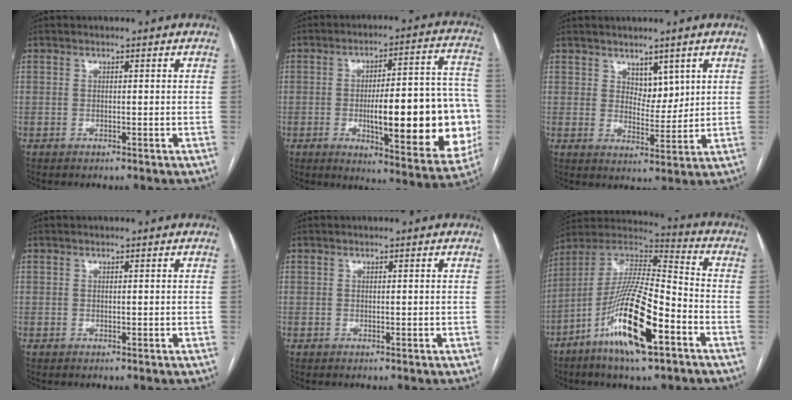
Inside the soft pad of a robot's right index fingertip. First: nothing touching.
{"total": 22.9, "force": [-4.0, 5.1, 22.0], "torque": [-0.237, 0.022, -0.037]}
{"total": 4.4, "force": [2.4, 2.6, 2.7], "torque": [-0.036, -0.004, 0.045]}
{"total": 0.0}
{"total": 0.0}
{"total": 18.4, "force": [-8.5, 3.1, 16.0], "torque": [-0.319, -0.016, -0.154]}